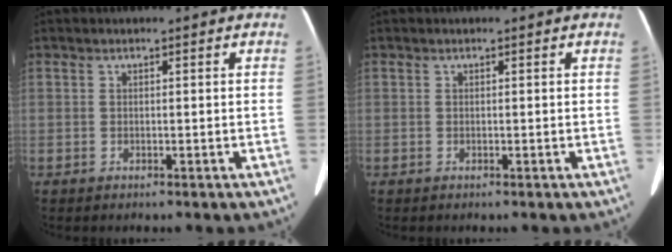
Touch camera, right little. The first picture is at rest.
{"total": 0.0}